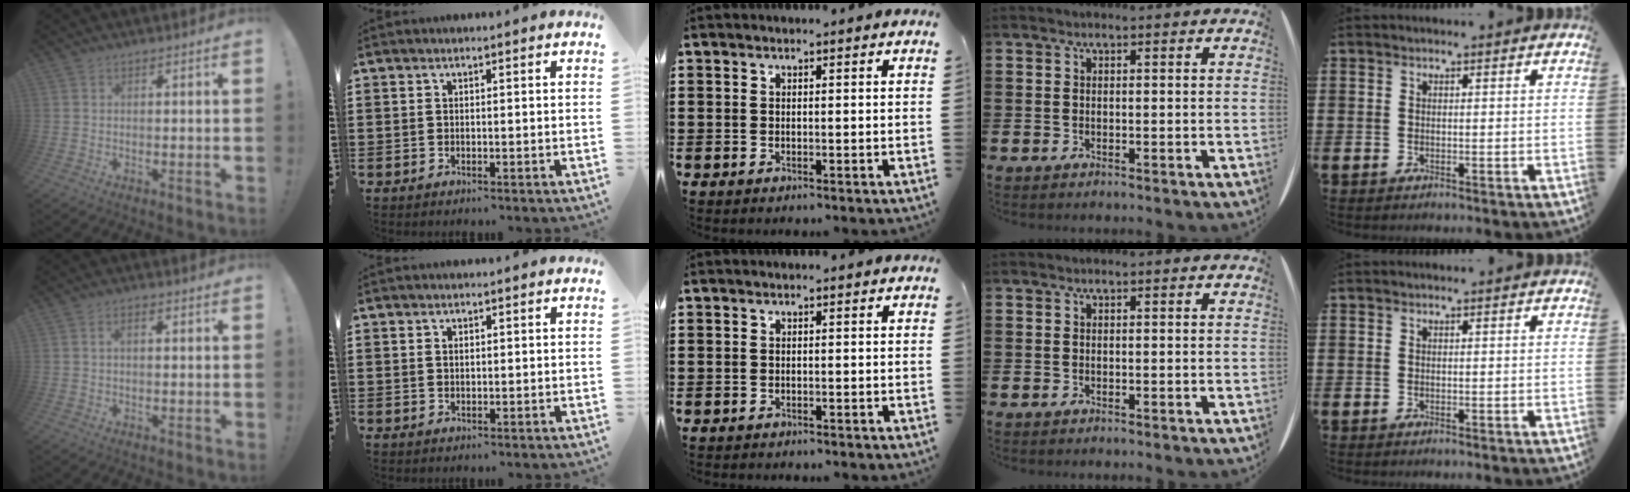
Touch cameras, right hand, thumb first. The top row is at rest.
{"thumb": {"total": 2.0, "force": [0.1, 0.9, 1.7], "torque": [-0.029, 0.005, 0.000]}, "index": {"total": 0.8, "force": [0.2, 0.5, 0.6], "torque": [-0.015, 0.002, 0.005]}, "middle": {"total": 0.6, "force": [-0.6, 0.0, 0.0], "torque": [-0.003, -0.001, -0.013]}}